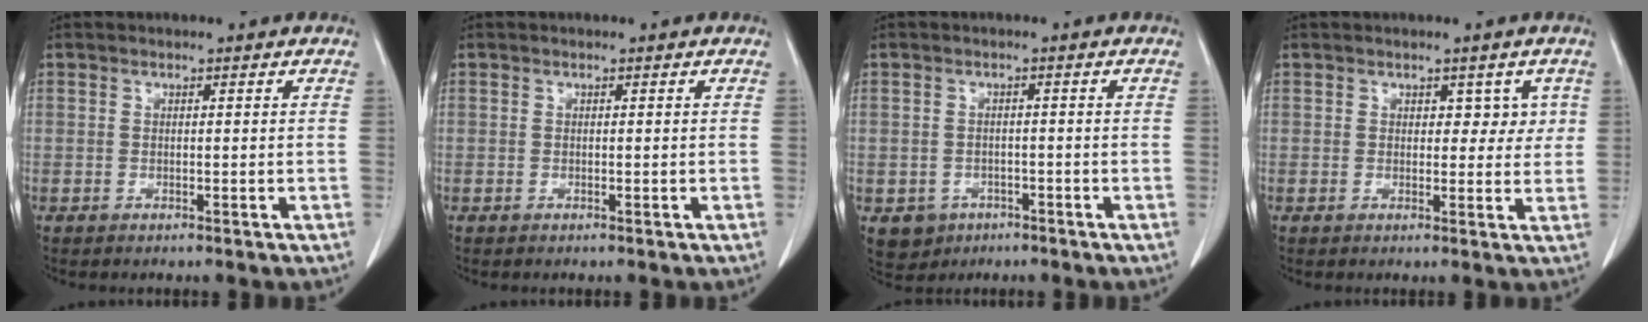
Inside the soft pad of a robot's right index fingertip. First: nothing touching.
{"total": 0.0}
{"total": 3.9, "force": [-1.9, 3.4, 0.7], "torque": [-0.005, 0.007, -0.024]}
{"total": 3.2, "force": [1.2, 2.1, 2.0], "torque": [-0.009, 0.003, 0.014]}